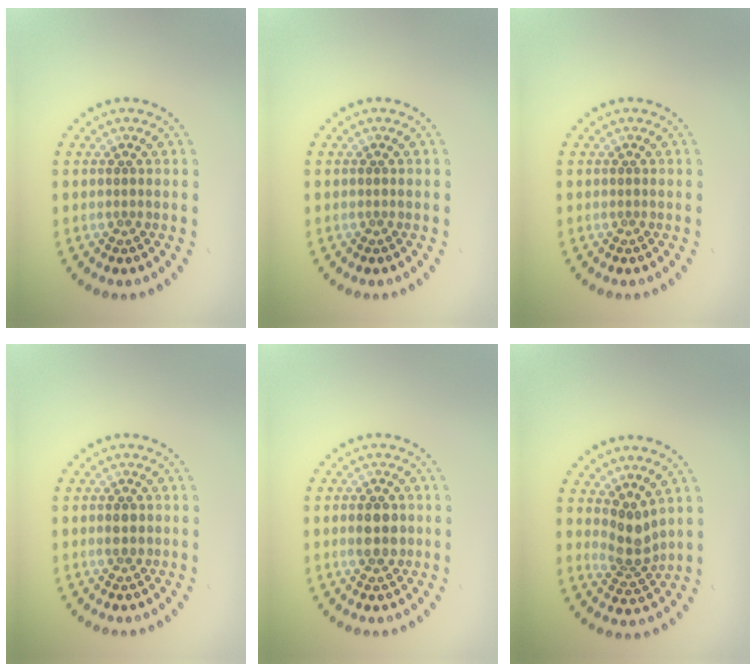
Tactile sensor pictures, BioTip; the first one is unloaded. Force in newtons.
{"total": 0.0}
{"total": 0.0}
{"total": 1.2, "press": 1.2, "slide": 0.2}
{"total": 2.8, "press": 2.8, "slide": 0.1}
{"total": 2.9, "press": 2.2, "slide": 1.8}